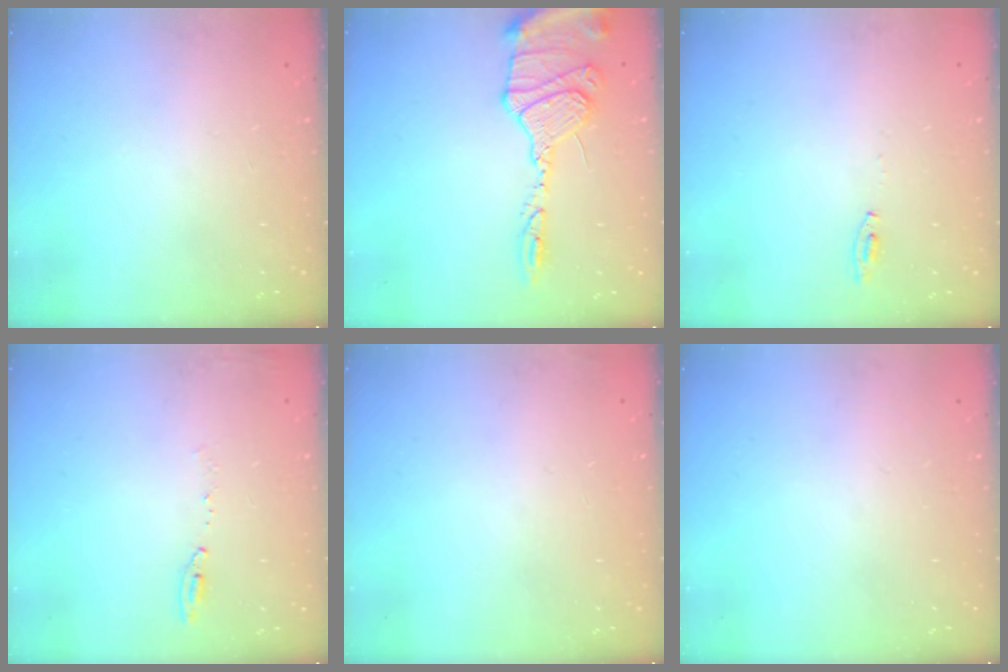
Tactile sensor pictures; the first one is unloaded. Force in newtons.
{"total": 14.9, "press": 14.8, "slide": 1.7}
{"total": 3.6, "press": 3.5, "slide": 0.5}
{"total": 6.3, "press": 6.2, "slide": 0.8}
{"total": 2.2, "press": 2.1, "slide": 0.8}
{"total": 0.0}